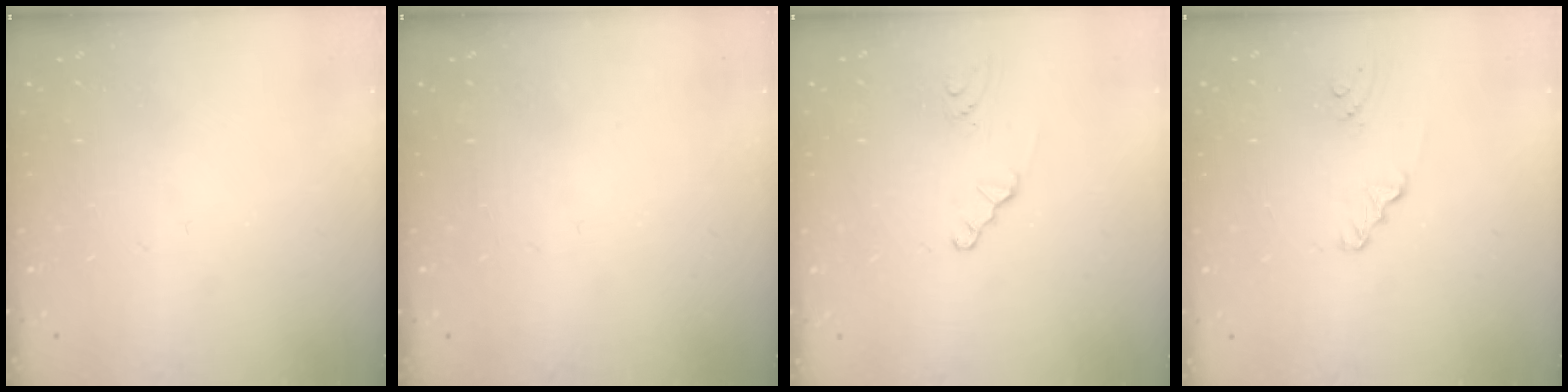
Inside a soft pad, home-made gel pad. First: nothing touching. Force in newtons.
{"total": 0.0}
{"total": 1.1, "press": 1.0, "slide": 0.2}
{"total": 1.7, "press": 1.7, "slide": 0.3}